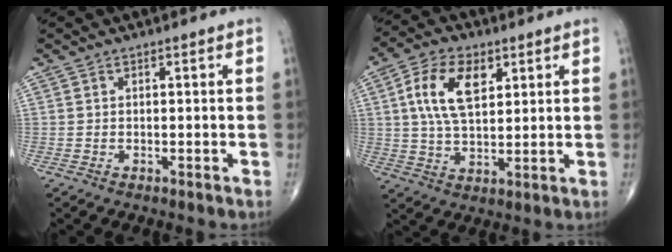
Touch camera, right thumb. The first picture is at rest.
{"total": 11.5, "force": [3.8, 6.3, 8.9], "torque": [-0.160, -0.004, 0.070]}